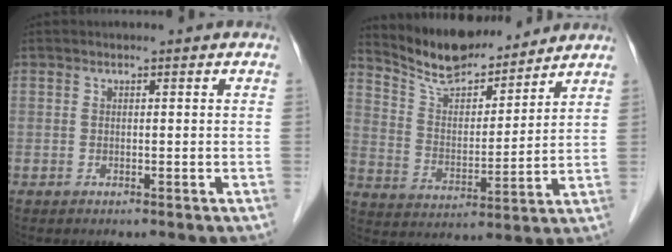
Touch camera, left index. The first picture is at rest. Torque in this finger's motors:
{"motor_torque": [1.02, -1.12, 0.16, 0.06]}